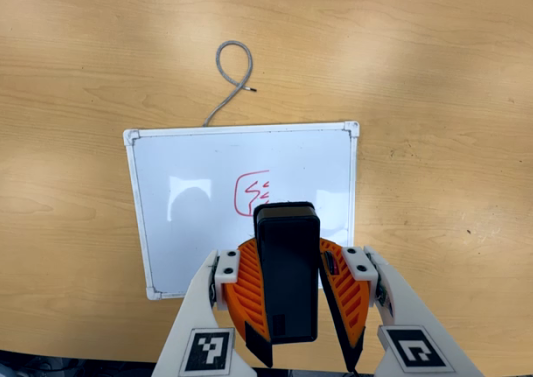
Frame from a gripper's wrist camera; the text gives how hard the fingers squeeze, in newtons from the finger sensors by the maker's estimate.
{"total": 8.5, "left": 8.8, "right": 8.3}